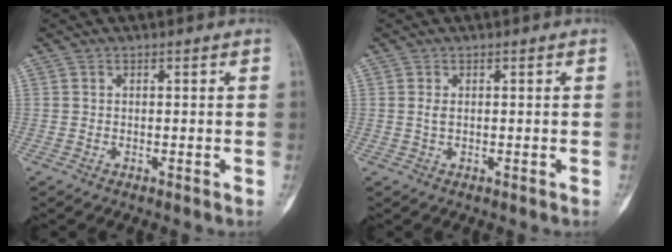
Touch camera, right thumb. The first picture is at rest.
{"total": 1.2, "force": [0.2, 0.7, 0.9], "torque": [-0.020, 0.002, 0.007]}